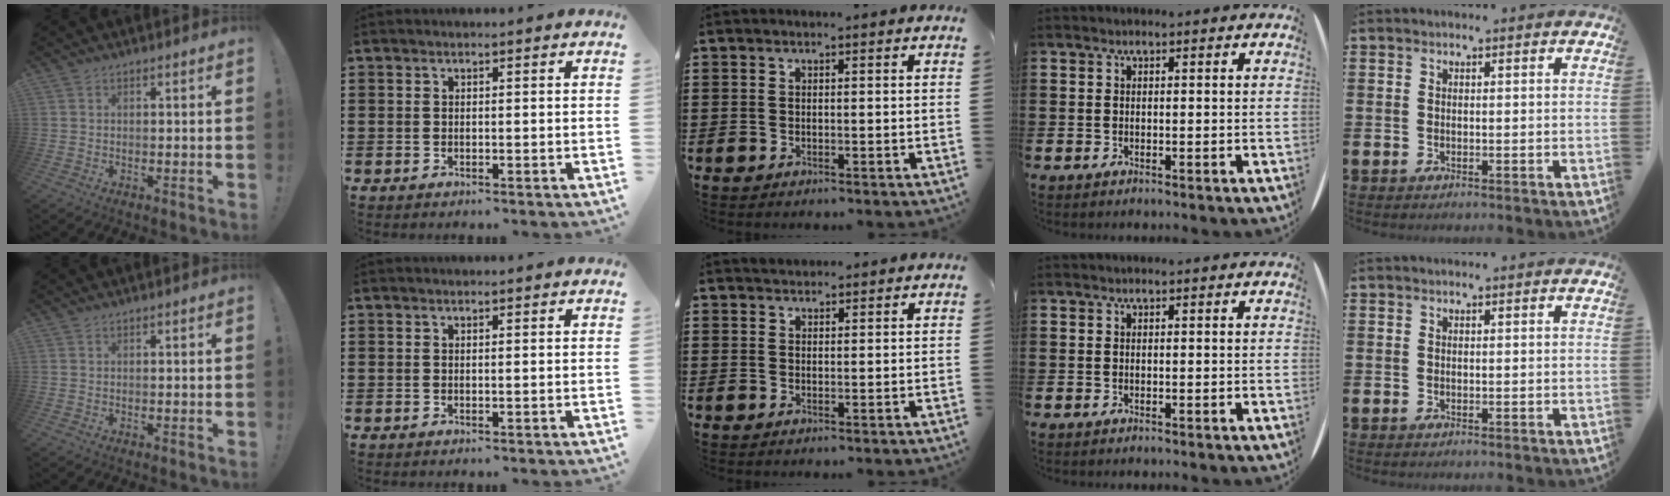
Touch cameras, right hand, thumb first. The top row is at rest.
{"middle": {"total": 1.1, "force": [1.0, 0.5, -0.2], "torque": [0.009, -0.002, 0.019]}}